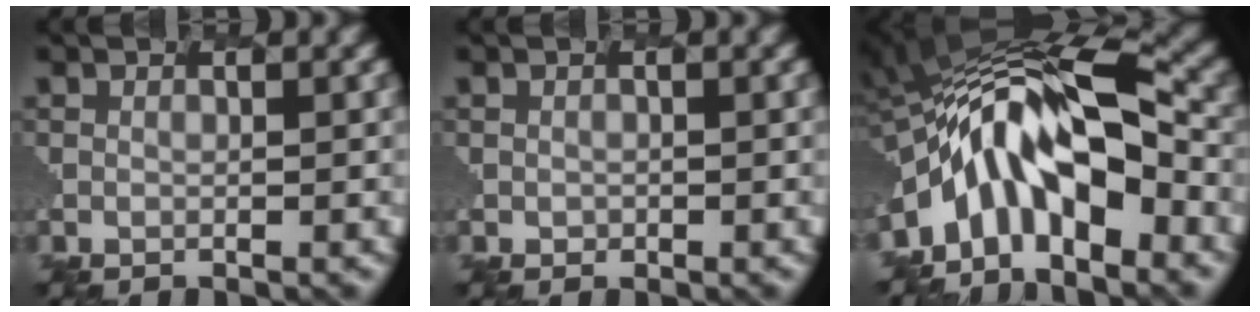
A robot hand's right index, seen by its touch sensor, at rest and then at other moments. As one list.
[{"total": 0.8, "force": [-0.6, 0.1, -0.5], "torque": [-0.013, -0.010, 0.004]}, {"total": 9.8, "force": [-4.6, 3.5, 7.9], "torque": [-0.159, 0.013, -0.081]}]